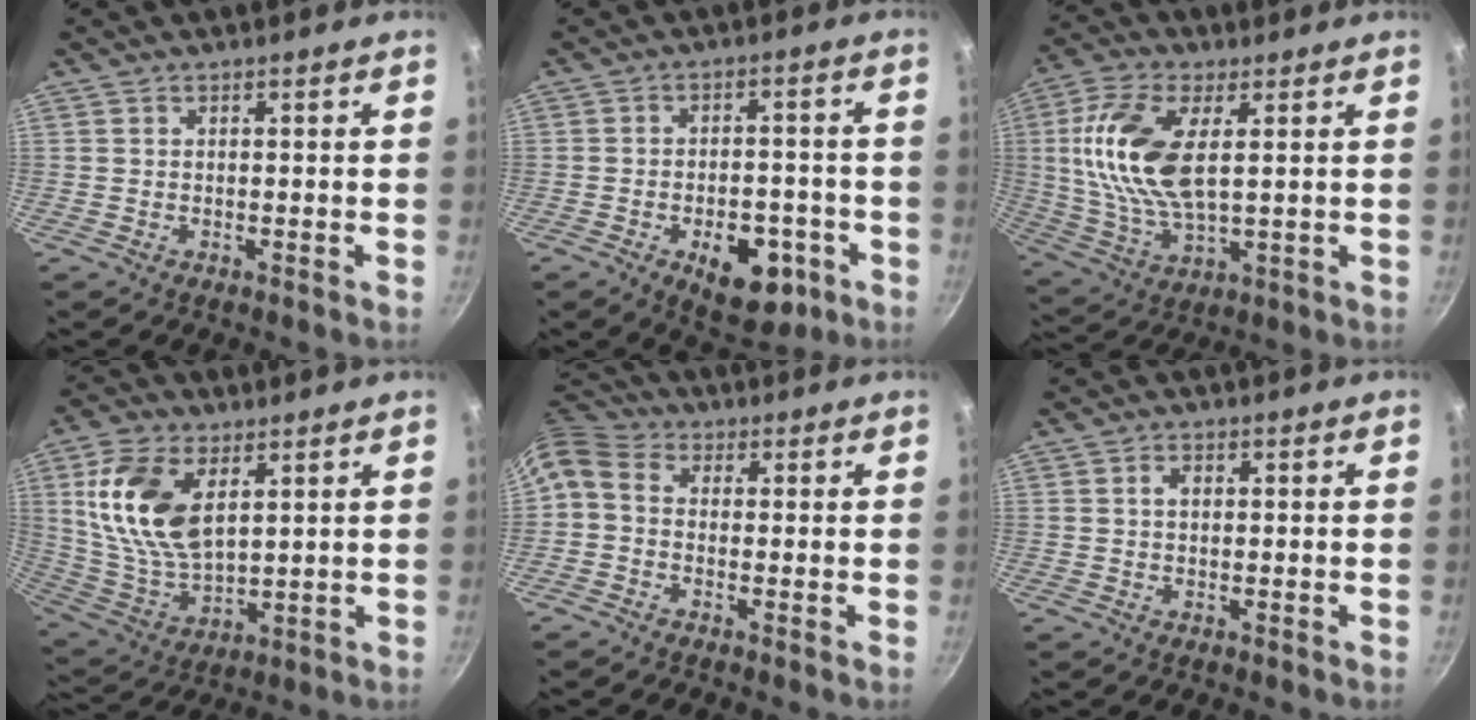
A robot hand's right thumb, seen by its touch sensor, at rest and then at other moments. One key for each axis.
{"total": 11.9, "fx": -4.8, "fy": 6.8, "fz": 8.4, "tx": -0.074, "ty": 0.020, "tz": -0.055}
{"total": 15.9, "fx": 3.2, "fy": 7.8, "fz": 13.5, "tx": -0.269, "ty": -0.003, "tz": 0.061}
{"total": 16.3, "fx": 5.2, "fy": 9.2, "fz": 12.4, "tx": -0.230, "ty": -0.019, "tz": 0.114}
{"total": 6.4, "fx": -0.6, "fy": 4.8, "fz": 4.1, "tx": -0.090, "ty": 0.032, "tz": -0.029}
{"total": 1.6, "fx": 0.3, "fy": 1.1, "fz": 1.1, "tx": -0.016, "ty": 0.005, "tz": 0.004}